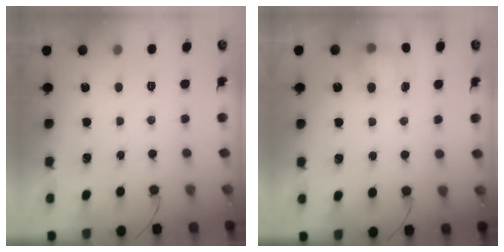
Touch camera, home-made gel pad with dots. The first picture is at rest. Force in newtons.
{"total": 5.4, "press": 5.3, "slide": 0.8}